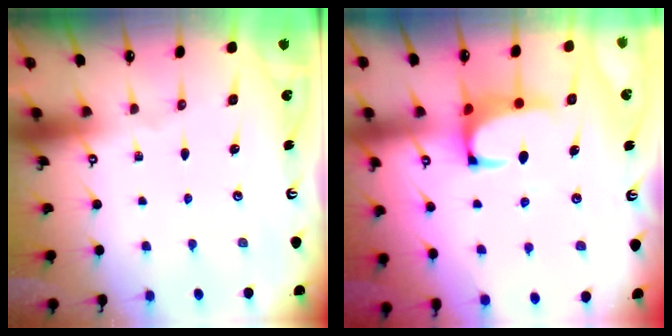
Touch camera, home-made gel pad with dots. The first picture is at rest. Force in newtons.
{"total": 1.5, "press": 1.2, "slide": 0.8}